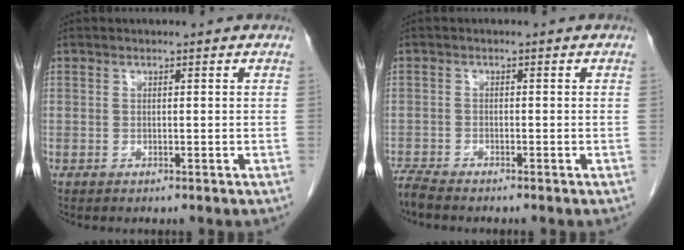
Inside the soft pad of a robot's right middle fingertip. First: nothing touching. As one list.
[{"total": 2.5, "force": [-2.4, -0.2, 0.7], "torque": [-0.021, -0.013, -0.048]}]